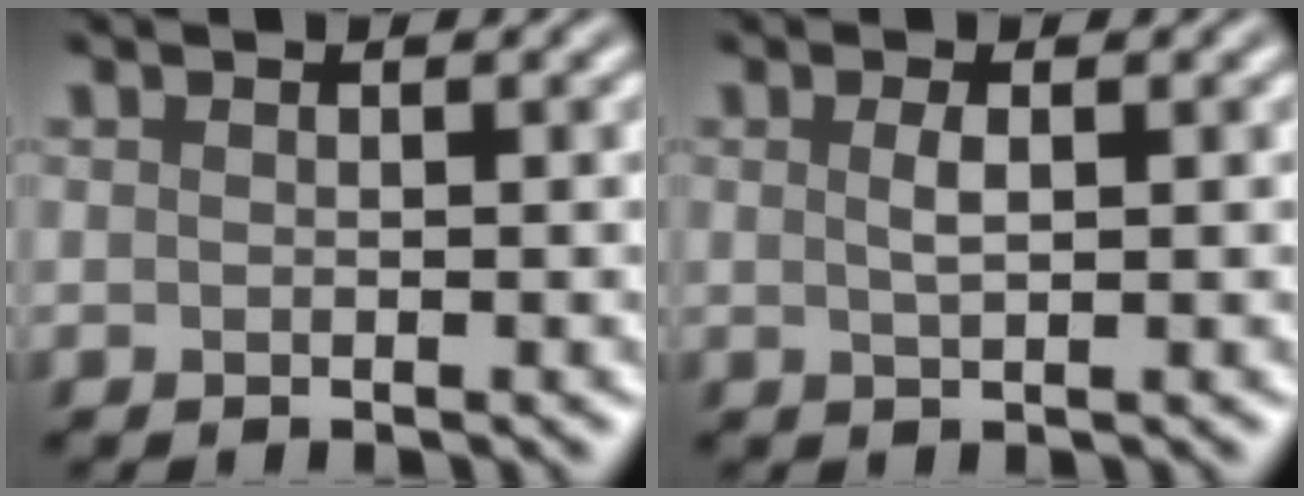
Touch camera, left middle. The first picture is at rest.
{"total": 1.3, "force": [0.4, 0.4, 1.2], "torque": [-0.024, 0.002, 0.006]}